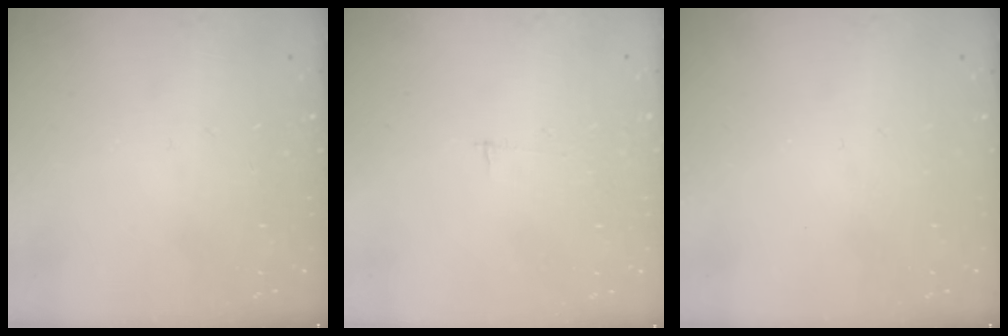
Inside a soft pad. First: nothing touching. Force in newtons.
{"total": 2.5, "press": 2.5, "slide": 0.2}
{"total": 0.0}